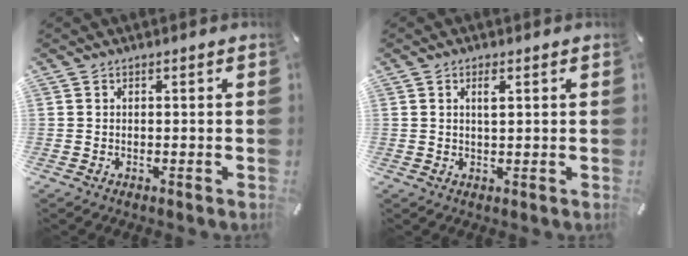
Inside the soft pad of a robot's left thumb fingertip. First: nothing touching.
{"total": 2.3, "force": [0.9, 0.7, 2.0], "torque": [-0.035, 0.001, 0.012]}